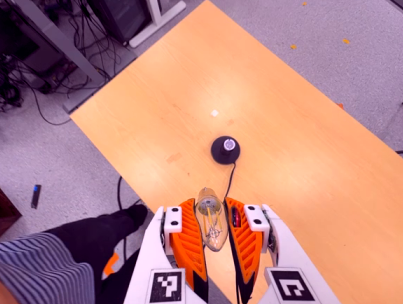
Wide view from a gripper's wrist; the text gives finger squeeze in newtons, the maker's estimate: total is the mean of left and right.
{"total": 22.3, "left": 25.8, "right": 18.9}